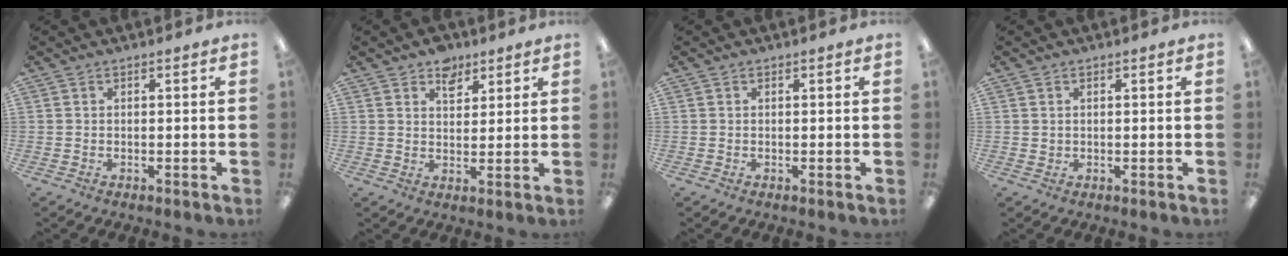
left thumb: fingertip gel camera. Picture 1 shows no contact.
{"total": 5.5, "force": [3.9, 3.3, 1.9], "torque": [-0.009, -0.020, 0.067]}
{"total": 0.0}
{"total": 0.8, "force": [0.5, 0.7, 0.1], "torque": [-0.003, 0.003, 0.008]}